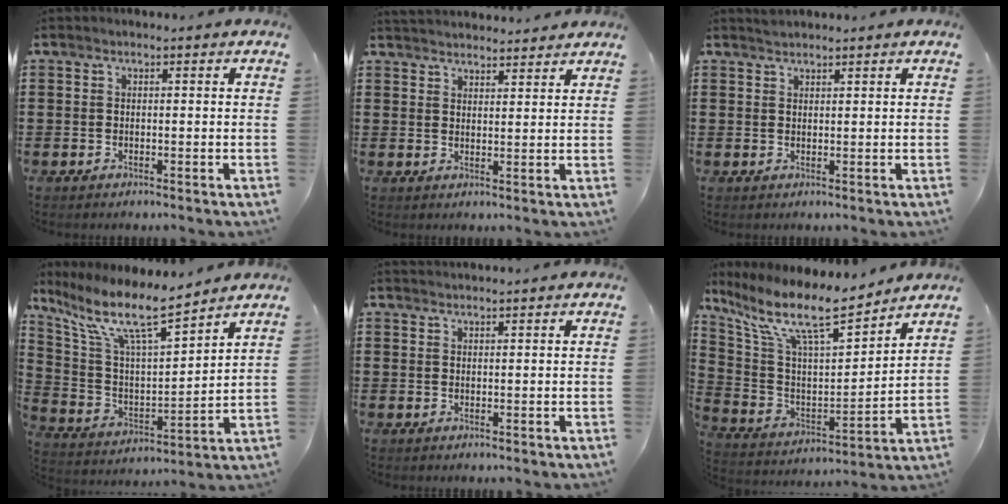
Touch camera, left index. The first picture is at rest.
{"total": 2.7, "force": [2.7, 0.2, -0.2], "torque": [-0.004, -0.009, 0.052]}
{"total": 1.2, "force": [1.2, 0.3, 0.0], "torque": [-0.003, 0.001, 0.024]}
{"total": 11.3, "force": [8.5, 2.0, 7.1], "torque": [-0.172, -0.049, 0.142]}
{"total": 1.1, "force": [1.1, 0.0, 0.0], "torque": [-0.003, -0.002, 0.022]}
{"total": 11.9, "force": [9.1, 2.5, 7.2], "torque": [-0.177, -0.052, 0.154]}